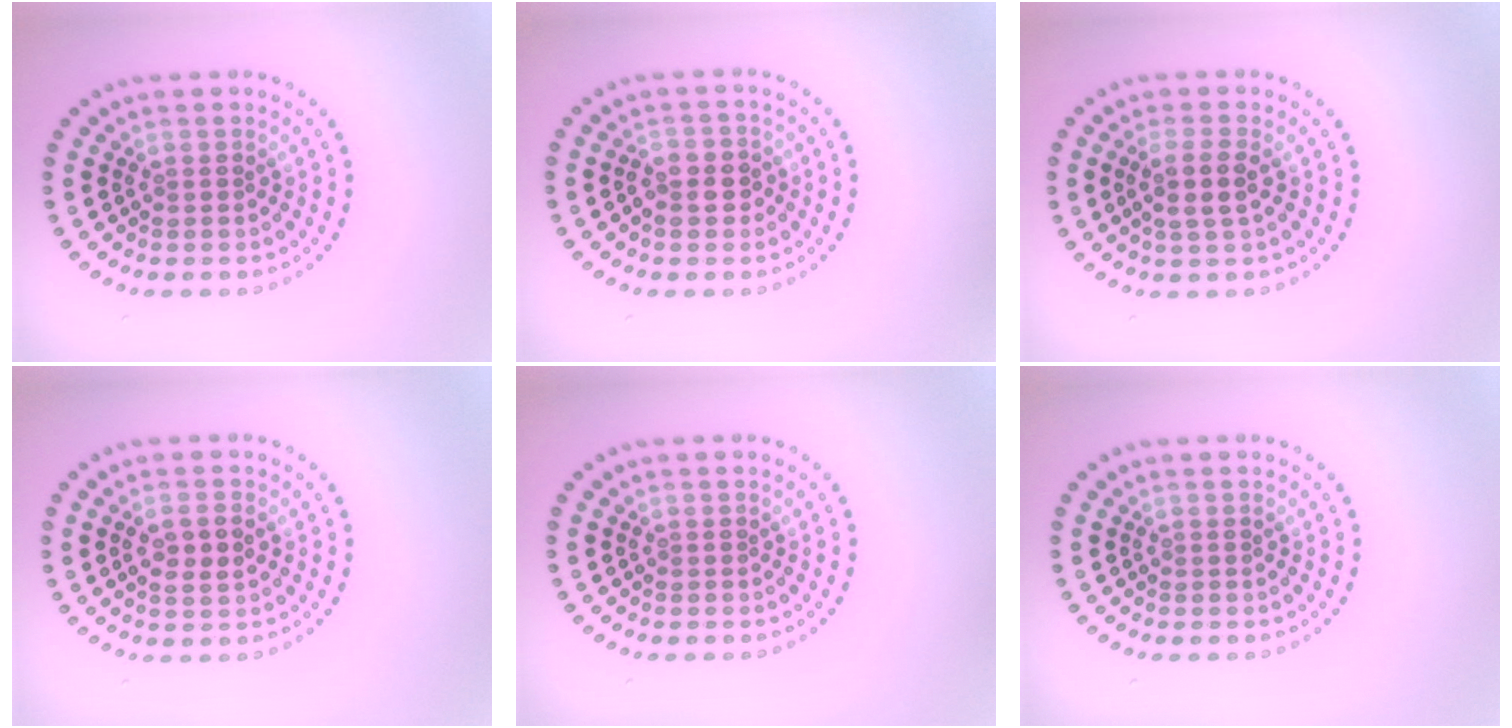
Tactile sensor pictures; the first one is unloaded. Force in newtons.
{"total": 2.6, "press": 2.5, "slide": 0.7}
{"total": 2.6, "press": 2.3, "slide": 1.3}
{"total": 2.5, "press": 2.4, "slide": 0.3}
{"total": 0.0}
{"total": 0.0}